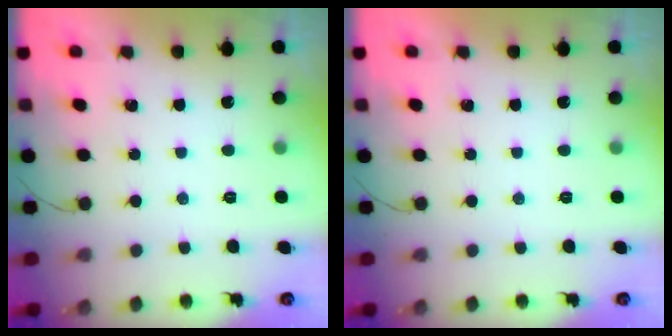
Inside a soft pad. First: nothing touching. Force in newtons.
{"total": 0.0}